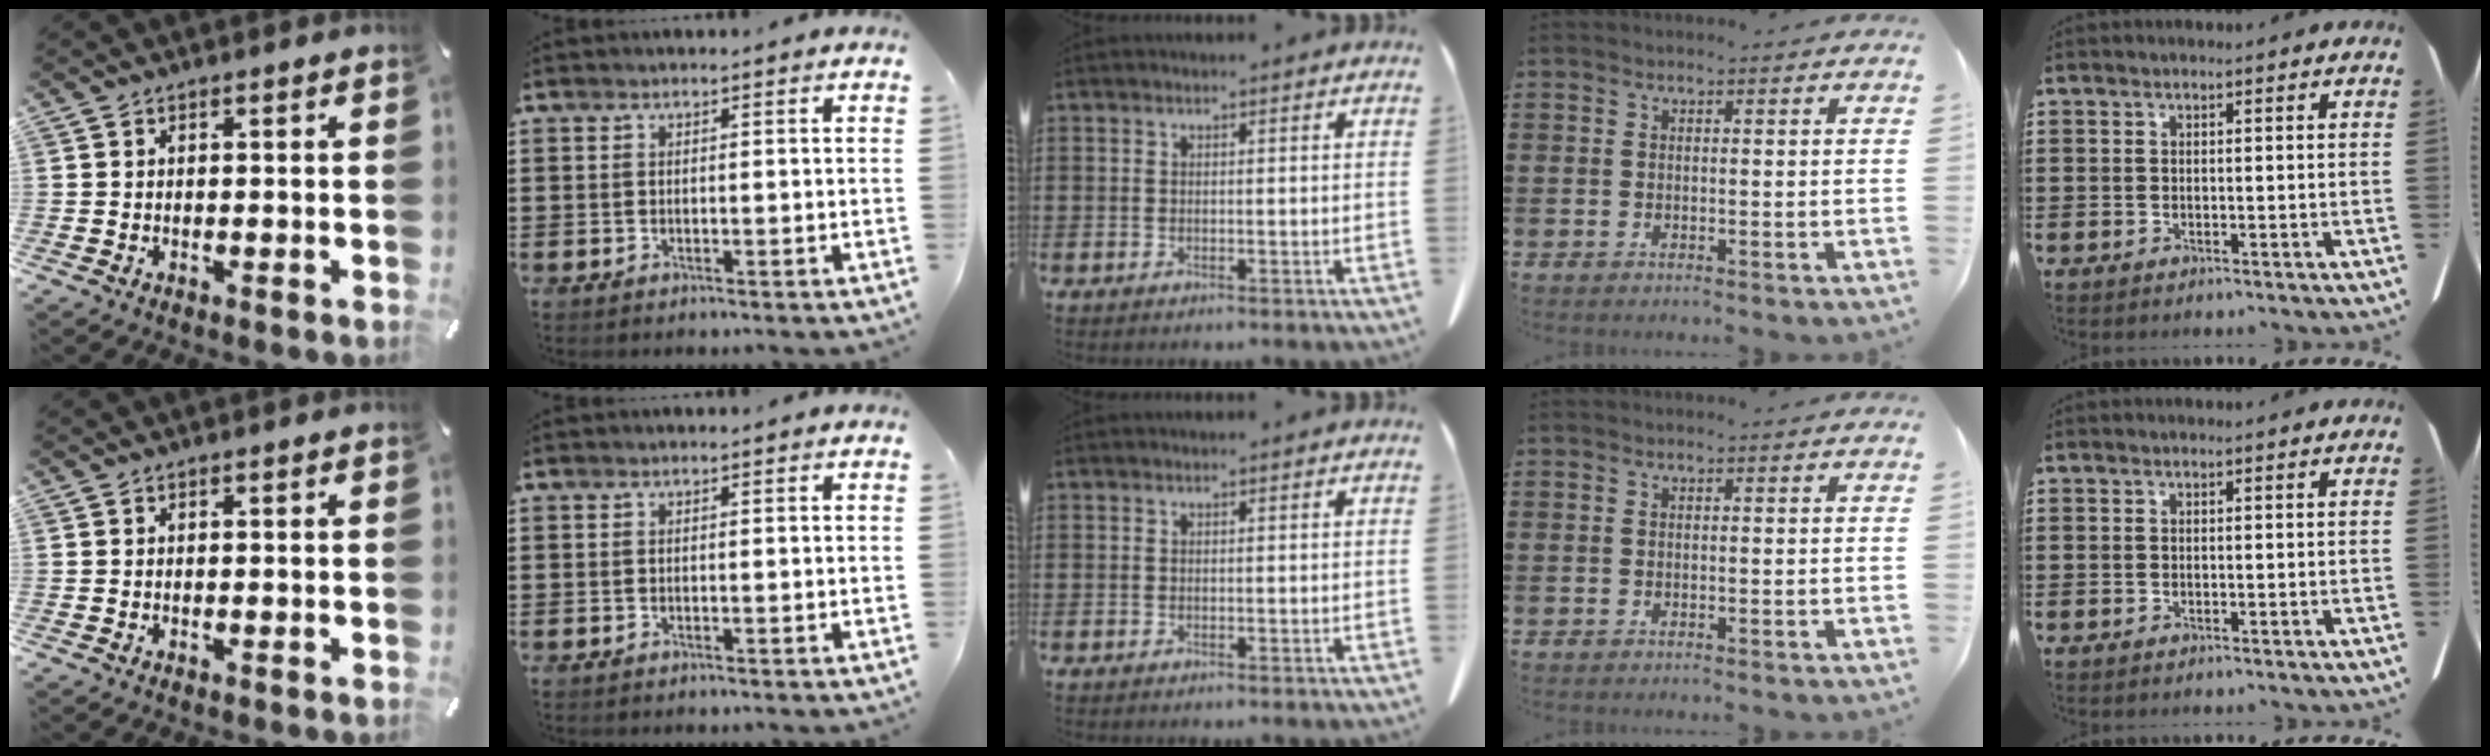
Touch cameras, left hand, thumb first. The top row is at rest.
{}